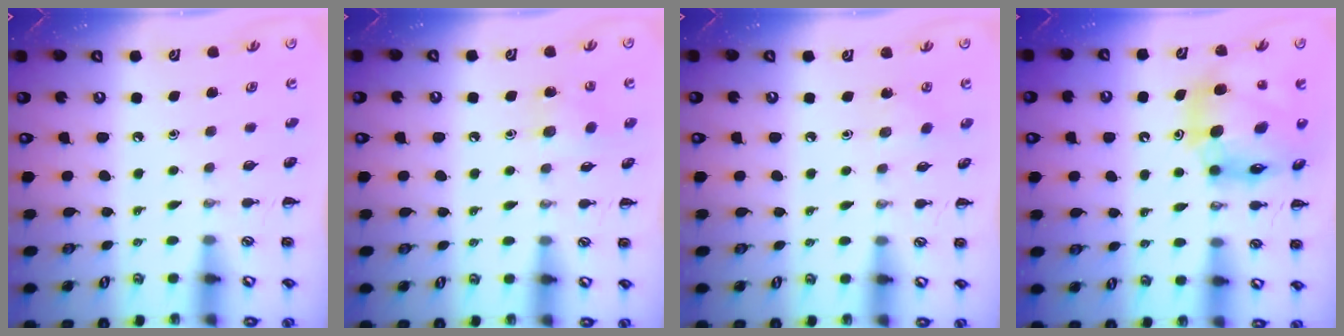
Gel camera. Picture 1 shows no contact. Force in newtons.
{"total": 6.4, "press": 6.3, "slide": 1.3}
{"total": 2.6, "press": 2.4, "slide": 0.9}
{"total": 13.7, "press": 13.1, "slide": 3.9}